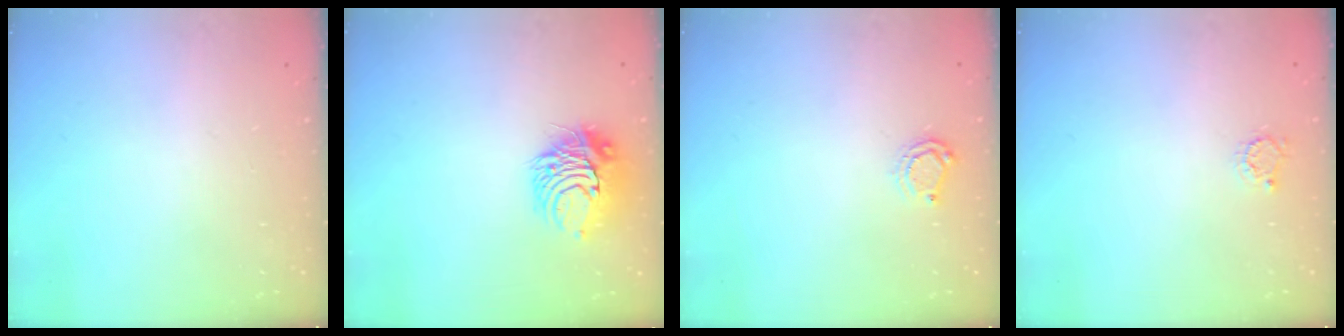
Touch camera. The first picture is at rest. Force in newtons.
{"total": 9.6, "press": 9.5, "slide": 1.0}
{"total": 6.2, "press": 6.2, "slide": 0.4}
{"total": 2.8, "press": 2.8, "slide": 0.4}